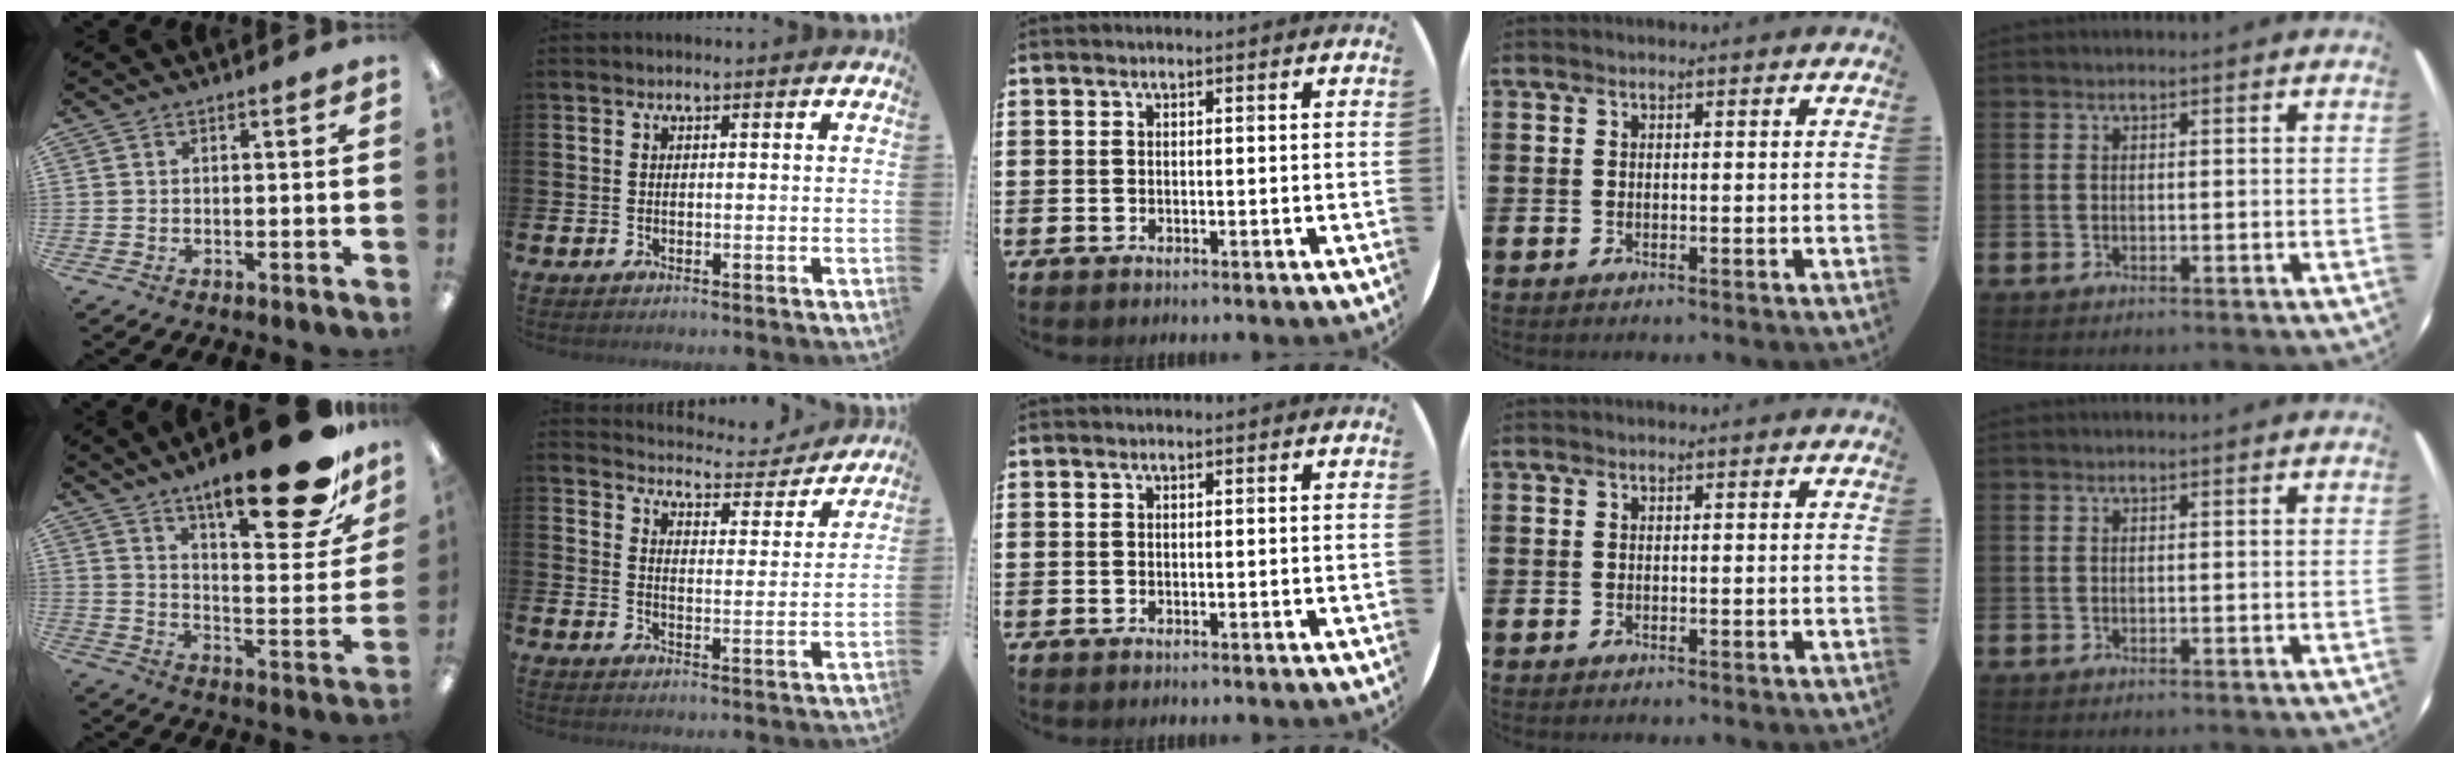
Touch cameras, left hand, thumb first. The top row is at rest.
{"thumb": {"total": 23.8, "force": [15.6, 7.5, 16.3], "torque": [-0.225, -0.107, 0.249]}, "index": {"total": 4.9, "force": [4.9, 0.6, 0.3], "torque": [-0.027, -0.041, 0.081]}}